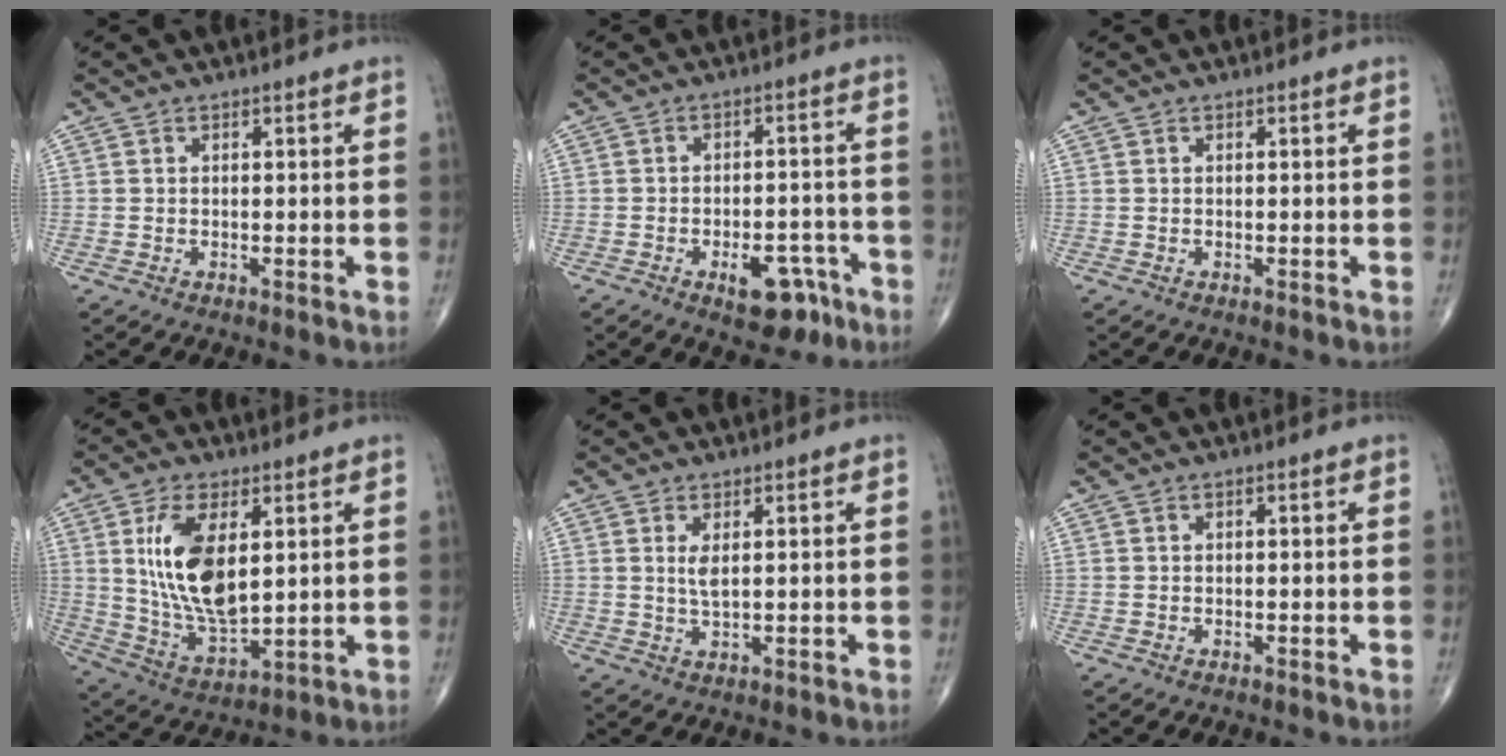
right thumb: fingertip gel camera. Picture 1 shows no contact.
{"total": 8.1, "force": [-4.4, 4.4, 5.2], "torque": [-0.049, 0.033, -0.054]}
{"total": 0.0}
{"total": 15.0, "force": [3.7, 7.2, 12.7], "torque": [-0.237, -0.024, 0.082]}
{"total": 2.7, "force": [0.8, 0.9, 2.5], "torque": [-0.052, -0.011, 0.021]}
{"total": 0.0}